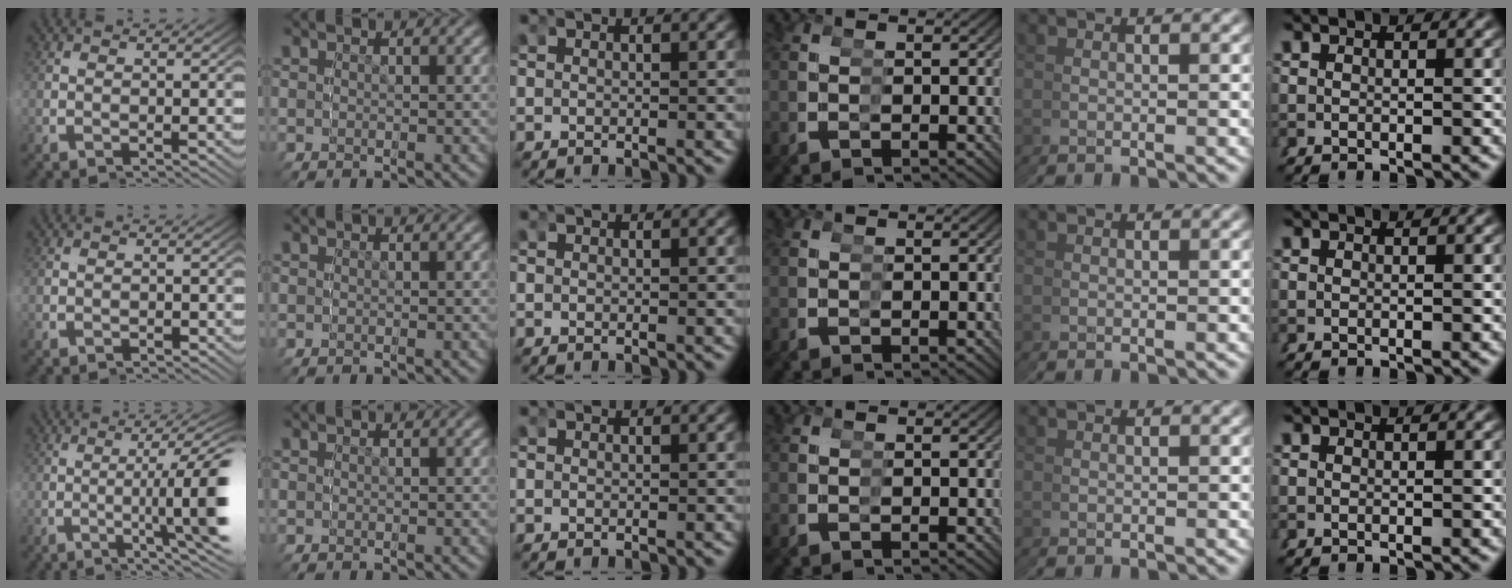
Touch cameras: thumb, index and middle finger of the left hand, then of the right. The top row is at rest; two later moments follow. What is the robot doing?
{"motion": "grasp_and_lifting", "object": "condiment"}